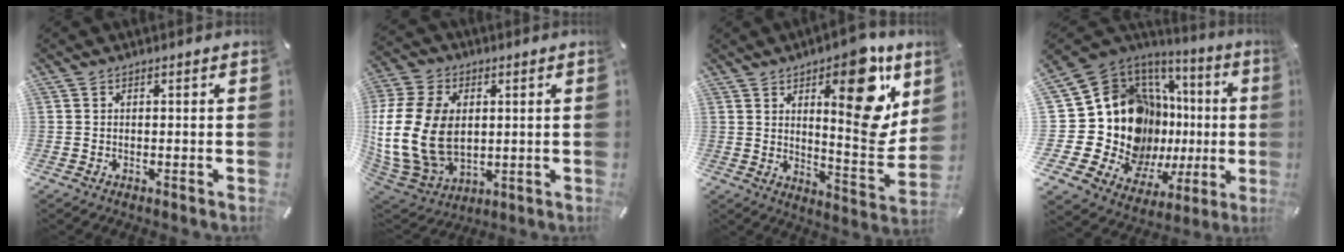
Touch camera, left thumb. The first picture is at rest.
{"total": 20.0, "force": [1.1, 14.9, 13.3], "torque": [-0.297, -0.007, 0.022]}
{"total": 19.0, "force": [8.9, 6.9, 15.3], "torque": [-0.179, -0.068, 0.133]}
{"total": 24.8, "force": [1.4, 17.0, 18.0], "torque": [-0.323, -0.097, 0.078]}